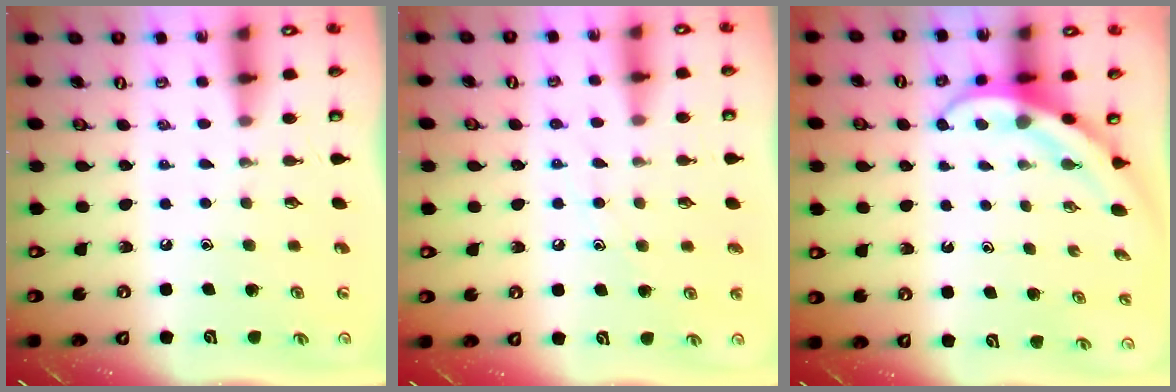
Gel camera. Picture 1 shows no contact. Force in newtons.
{"total": 7.4, "press": 7.4, "slide": 0.6}
{"total": 4.0, "press": 3.9, "slide": 0.4}